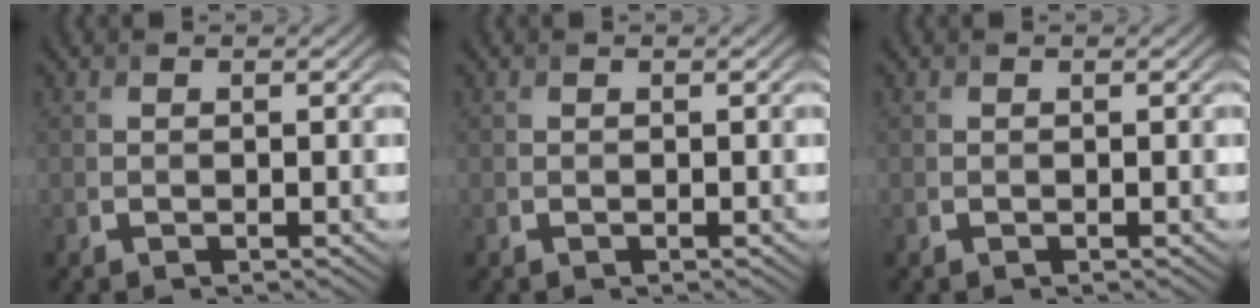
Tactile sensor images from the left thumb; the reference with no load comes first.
{"total": 0.0}
{"total": 0.0}